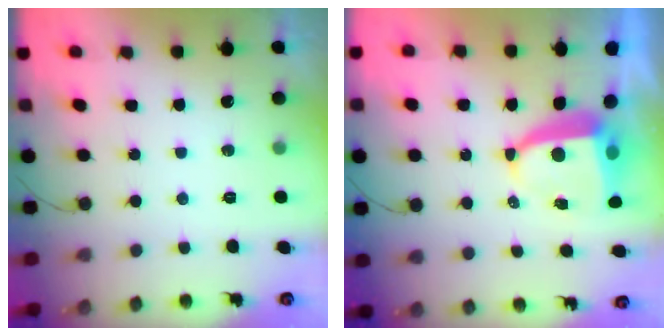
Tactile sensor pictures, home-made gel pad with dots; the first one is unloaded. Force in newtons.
{"total": 7.7, "press": 7.6, "slide": 1.1}